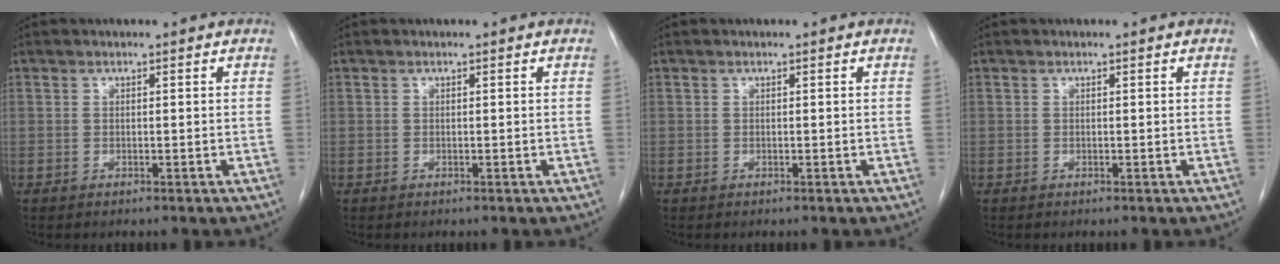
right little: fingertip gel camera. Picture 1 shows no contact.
{"total": 0.0}
{"total": 0.0}
{"total": 0.0}